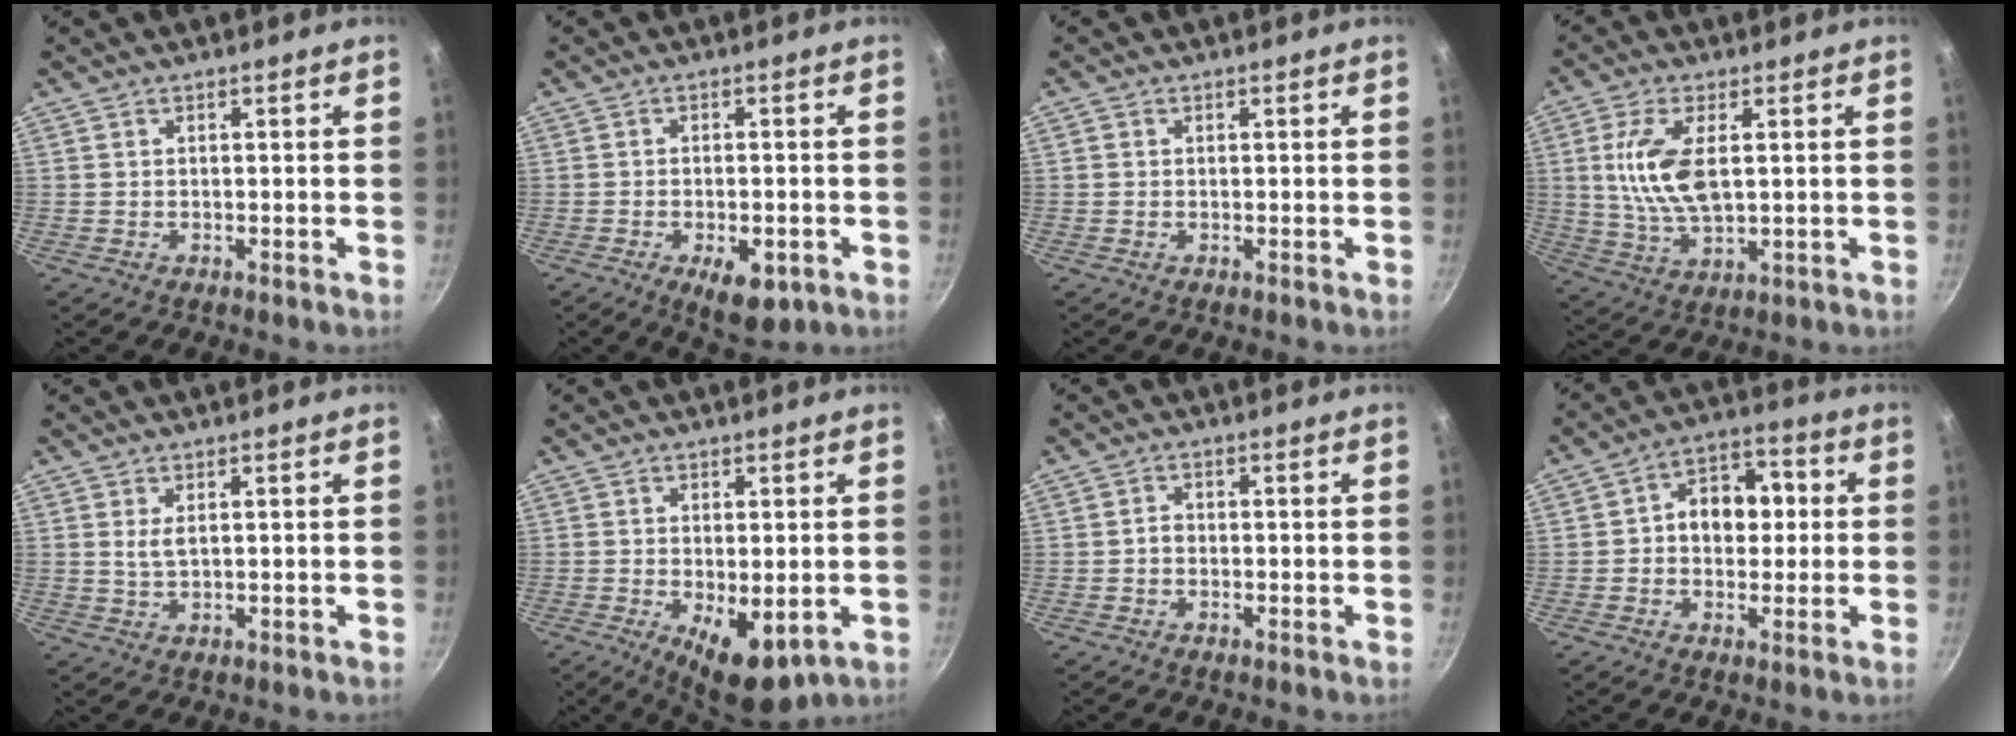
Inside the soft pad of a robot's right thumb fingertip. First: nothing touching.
{"total": 7.7, "force": [-3.1, 3.7, 6.0], "torque": [-0.071, 0.009, -0.034]}
{"total": 0.5, "force": [0.0, 0.5, 0.1], "torque": [0.000, 0.001, -0.002]}
{"total": 11.1, "force": [1.8, 5.2, 9.6], "torque": [-0.187, -0.006, 0.040]}
{"total": 2.4, "force": [0.8, 1.2, 2.0], "torque": [-0.033, -0.005, 0.017]}
{"total": 8.9, "force": [-2.0, 4.0, 7.7], "torque": [-0.099, -0.009, -0.014]}
{"total": 1.5, "force": [-0.4, 1.2, 0.8], "torque": [-0.010, 0.008, -0.007]}
{"total": 10.3, "force": [0.6, 7.7, 6.8], "torque": [-0.056, 0.023, -0.006]}